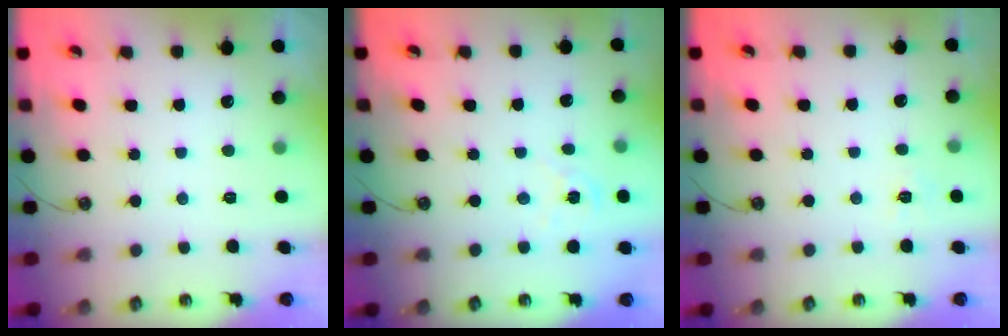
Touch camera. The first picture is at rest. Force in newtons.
{"total": 2.4, "press": 2.4, "slide": 0.2}
{"total": 4.5, "press": 4.5, "slide": 0.6}